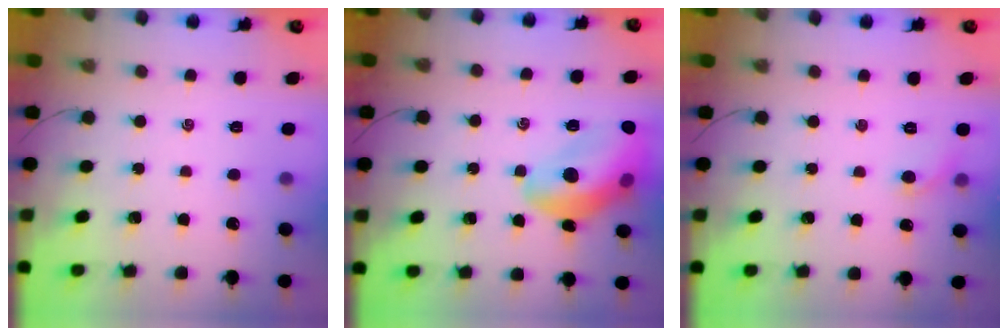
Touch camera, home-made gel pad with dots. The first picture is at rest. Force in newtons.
{"total": 17.0, "press": 16.9, "slide": 2.0}
{"total": 4.5, "press": 4.3, "slide": 1.6}